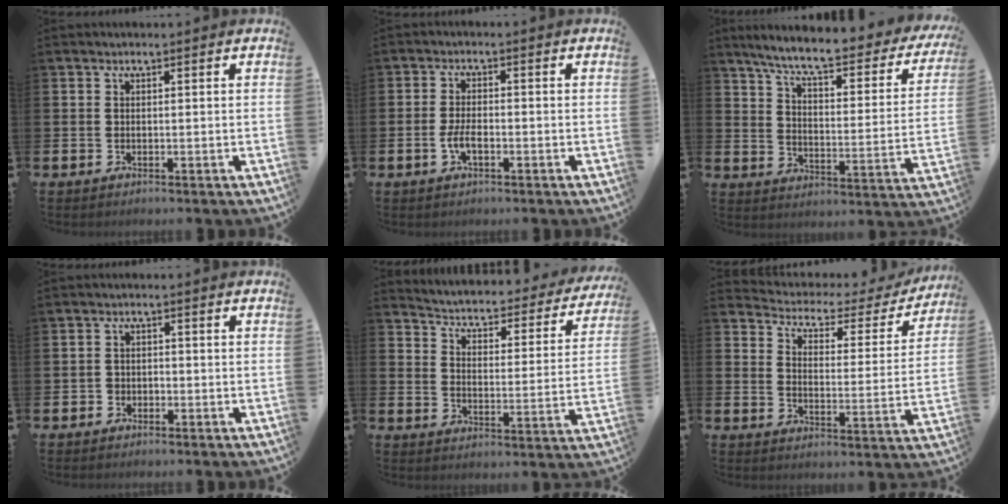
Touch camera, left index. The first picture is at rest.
{"total": 3.0, "force": [-0.9, 1.3, 2.6], "torque": [-0.038, 0.001, -0.018]}
{"total": 7.6, "force": [6.5, 1.2, 3.8], "torque": [-0.101, -0.047, 0.104]}
{"total": 1.6, "force": [-0.9, 1.2, 0.2], "torque": [0.001, -0.001, -0.023]}
{"total": 3.5, "force": [3.2, 1.1, 0.9], "torque": [-0.045, -0.031, 0.043]}
{"total": 3.3, "force": [2.7, 1.6, 0.7], "torque": [-0.040, -0.026, 0.036]}